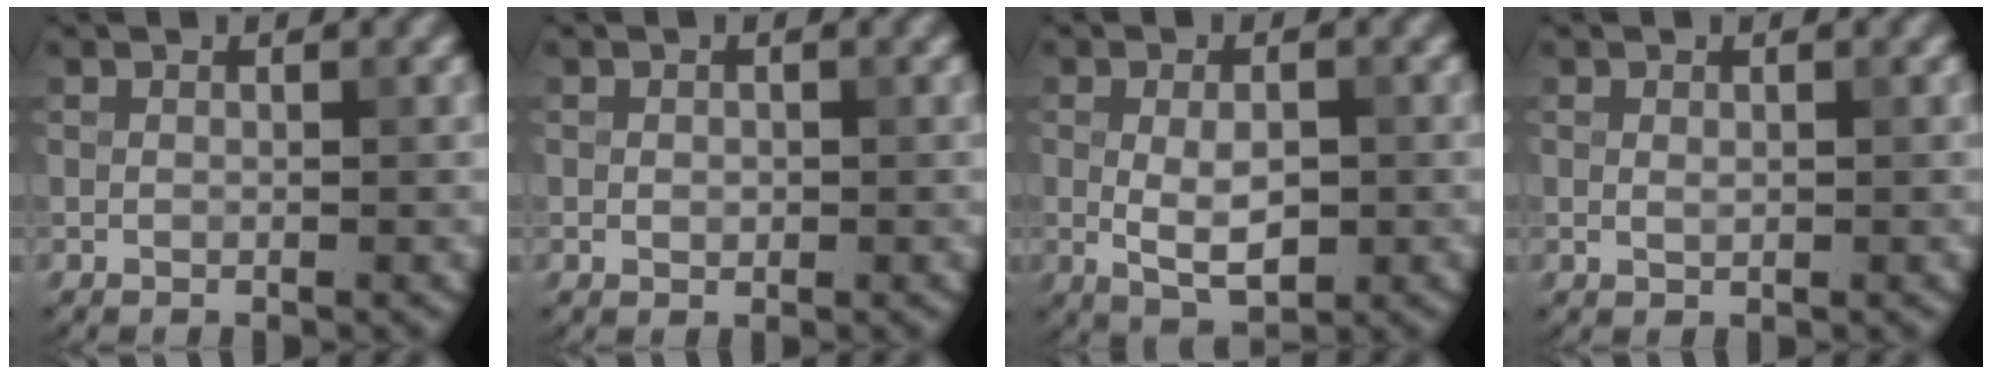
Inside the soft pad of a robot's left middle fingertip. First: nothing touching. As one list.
[{"total": 0.8, "force": [0.0, 0.7, 0.5], "torque": [-0.007, -0.003, -0.001]}, {"total": 4.0, "force": [-0.3, 2.0, 3.4], "torque": [-0.064, -0.004, -0.001]}, {"total": 0.7, "force": [0.1, 0.4, 0.5], "torque": [-0.009, 0.000, 0.003]}]